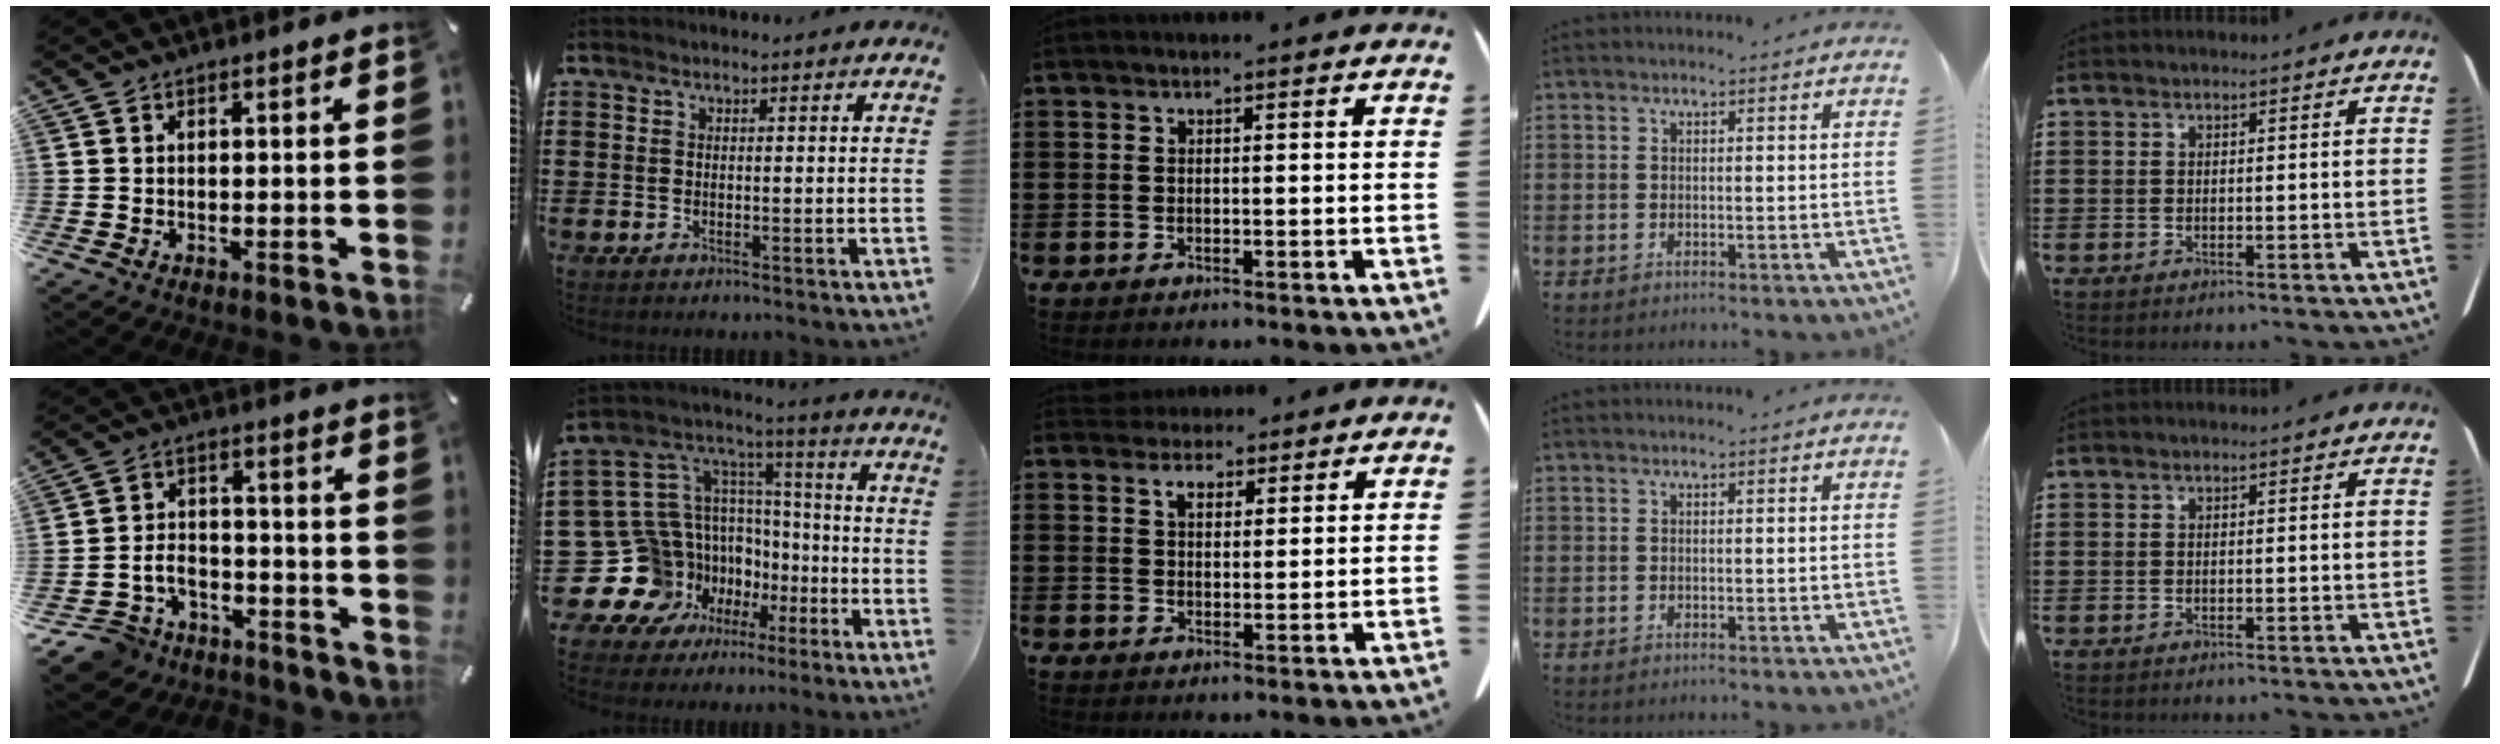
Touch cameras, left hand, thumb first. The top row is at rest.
{"thumb": {"total": 8.0, "force": [-4.9, 6.1, 1.6], "torque": [-0.039, 0.023, -0.091]}, "index": {"total": 14.8, "force": [-5.3, 13.4, 3.4], "torque": [-0.134, -0.029, -0.048]}, "middle": {"total": 3.0, "force": [2.4, 1.6, 1.0], "torque": [-0.020, 0.002, 0.045]}}